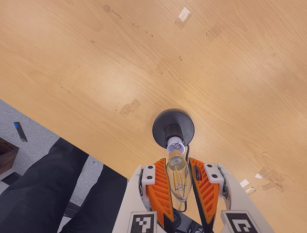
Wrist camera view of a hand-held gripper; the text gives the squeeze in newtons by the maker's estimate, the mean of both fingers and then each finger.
{"total": 14.9, "left": 17.1, "right": 12.7}